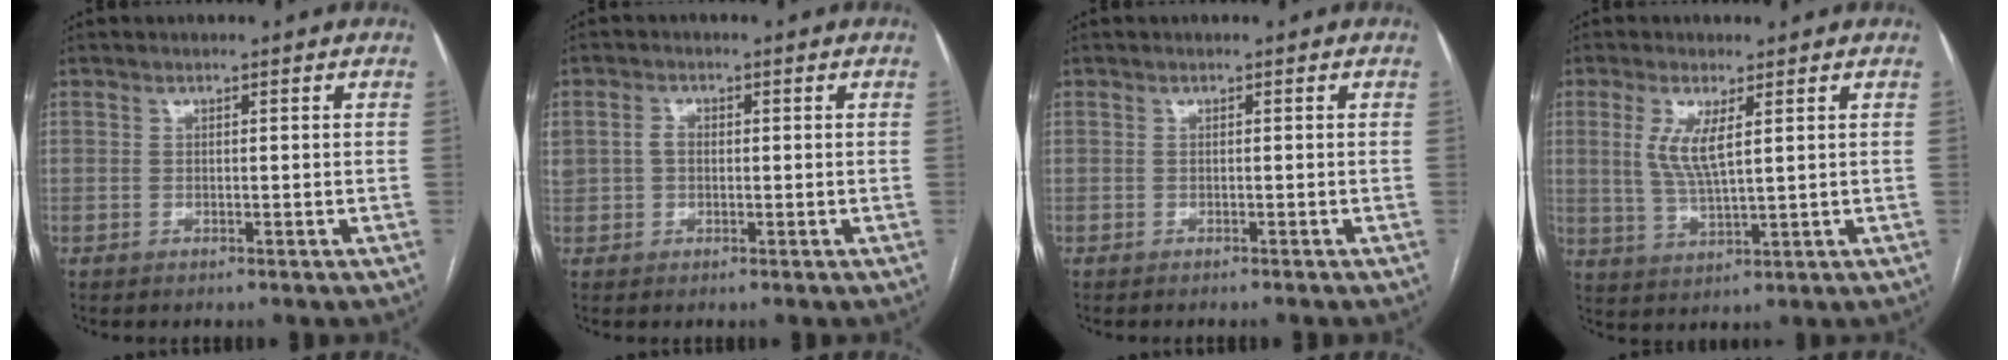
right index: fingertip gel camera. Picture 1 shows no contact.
{"total": 3.6, "force": [0.3, 2.8, 2.3], "torque": [-0.059, 0.019, 0.009]}
{"total": 0.9, "force": [-0.9, -0.3, 0.3], "torque": [-0.002, 0.001, -0.013]}
{"total": 5.8, "force": [1.8, 1.1, 5.4], "torque": [-0.118, -0.005, 0.042]}